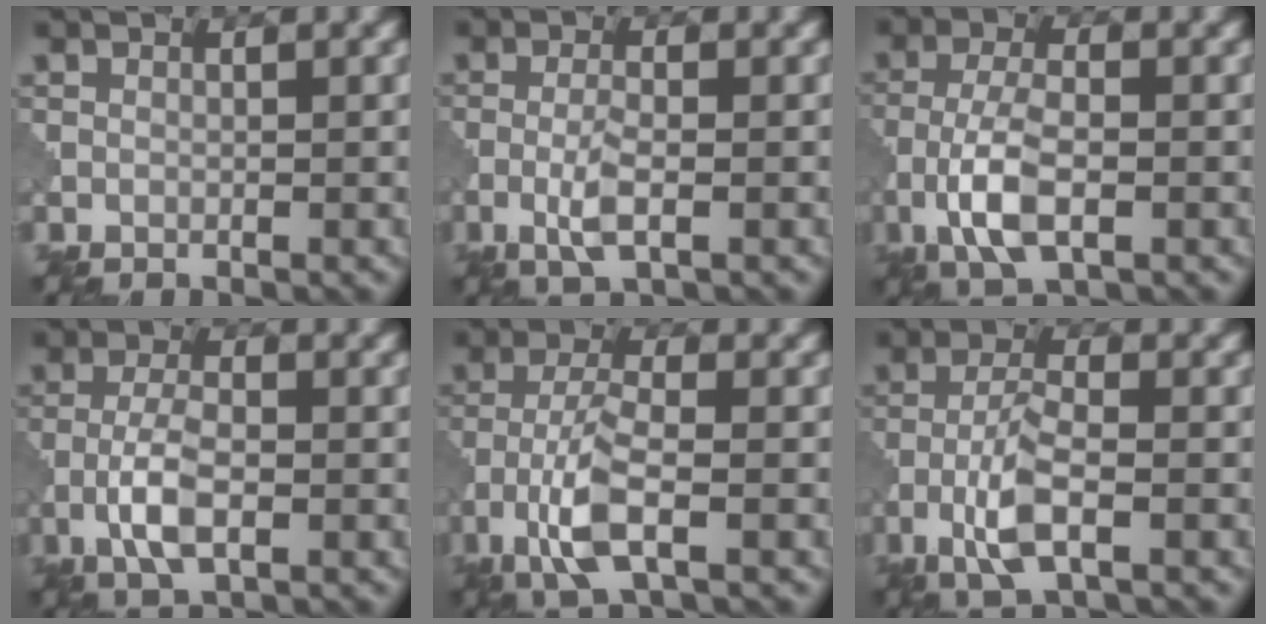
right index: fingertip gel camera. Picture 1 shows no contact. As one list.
[{"total": 2.8, "force": [-0.9, 0.7, 2.6], "torque": [-0.054, 0.000, -0.023]}, {"total": 5.4, "force": [-2.0, 2.2, 4.5], "torque": [-0.096, 0.000, -0.043]}, {"total": 4.2, "force": [-1.4, 1.6, 3.6], "torque": [-0.075, 0.002, -0.033]}, {"total": 5.6, "force": [-2.5, 1.7, 4.7], "torque": [-0.100, 0.003, -0.055]}, {"total": 4.7, "force": [-2.0, 1.4, 4.0], "torque": [-0.085, 0.002, -0.044]}]